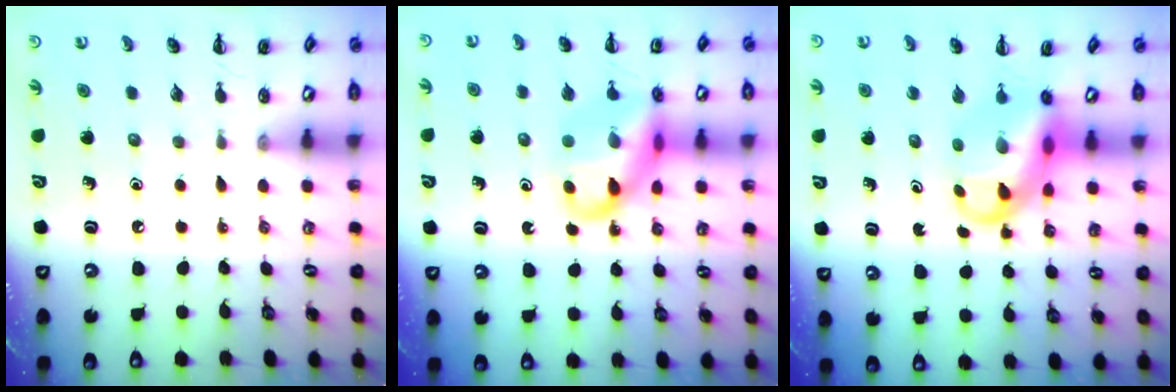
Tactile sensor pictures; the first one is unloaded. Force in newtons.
{"total": 15.0, "press": 14.7, "slide": 2.8}
{"total": 9.9, "press": 9.5, "slide": 2.8}